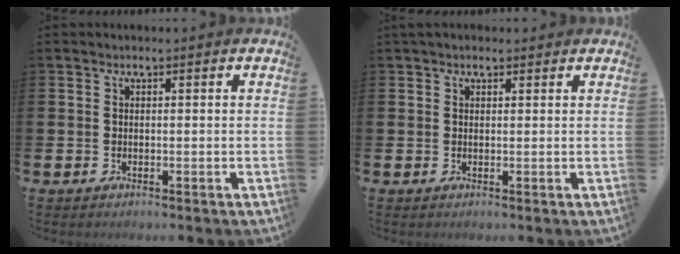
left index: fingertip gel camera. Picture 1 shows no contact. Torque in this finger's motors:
{"motor_torque": [1.15, -0.99, 0.73, 0.19]}